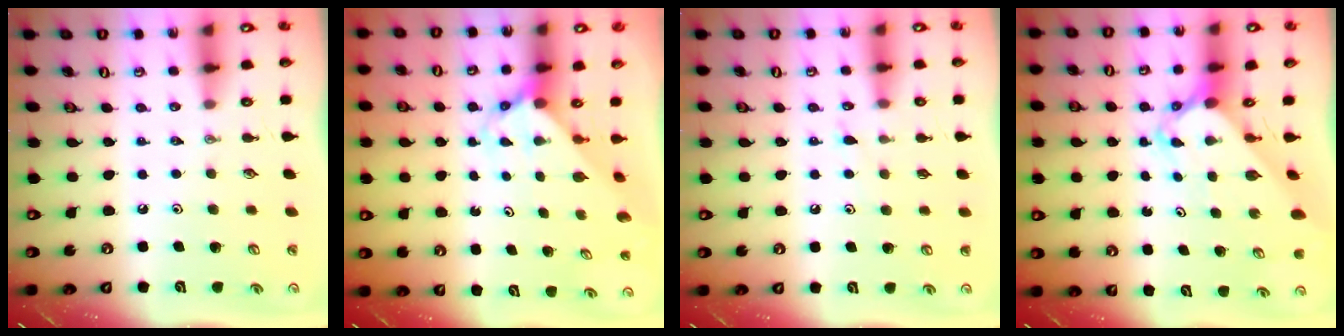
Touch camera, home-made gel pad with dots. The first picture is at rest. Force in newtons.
{"total": 3.3, "press": 3.3, "slide": 0.3}
{"total": 4.6, "press": 4.6, "slide": 0.4}
{"total": 3.6, "press": 3.6, "slide": 0.3}